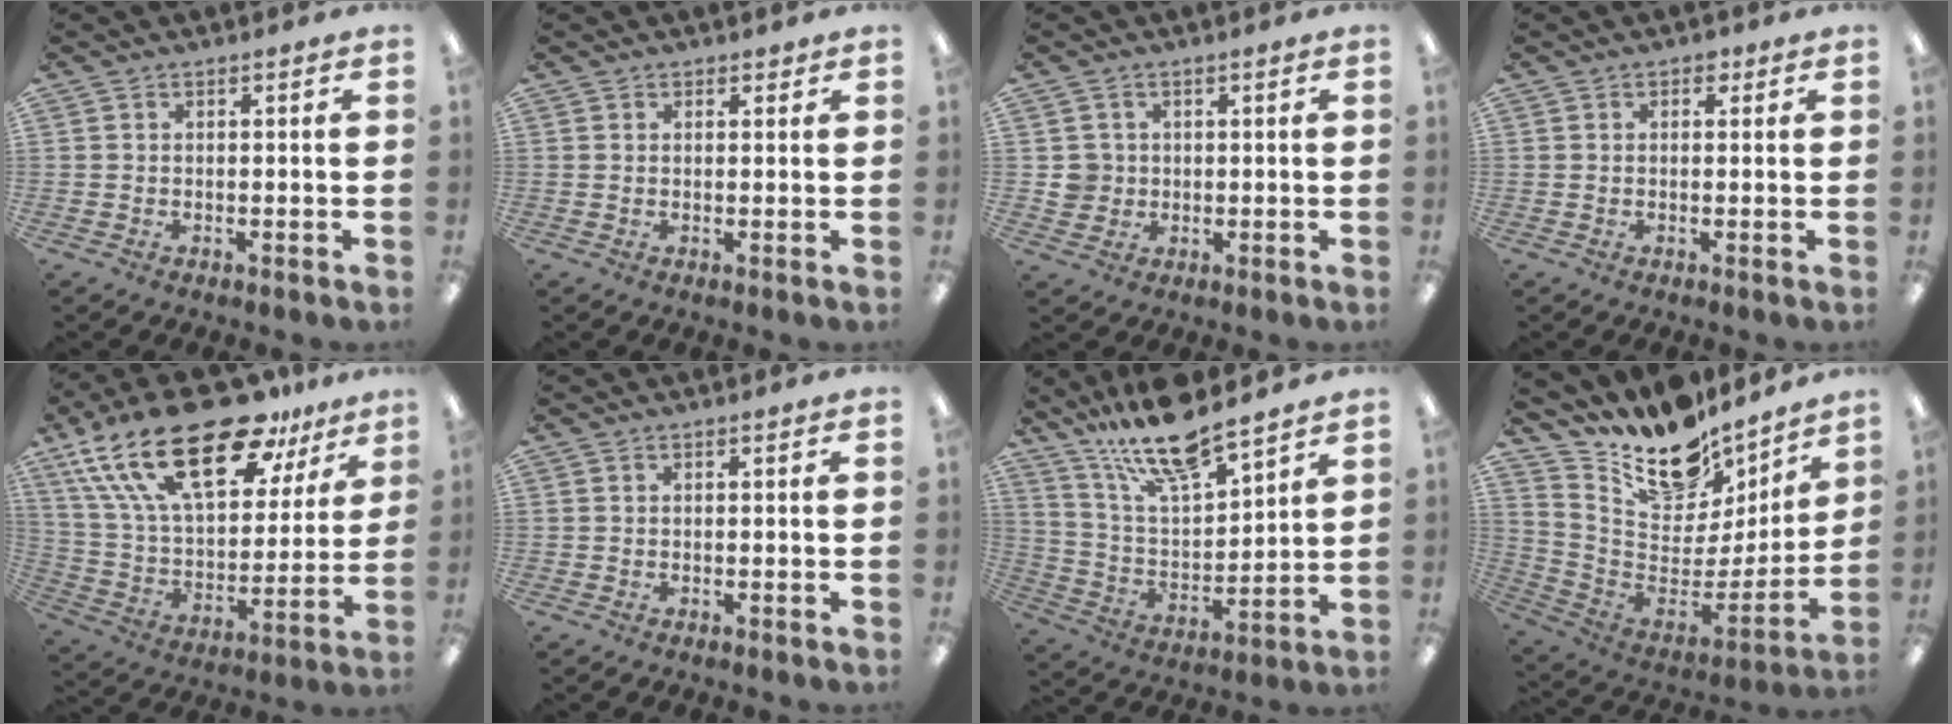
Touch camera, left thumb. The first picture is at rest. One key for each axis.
{"total": 1.2, "fx": 1.0, "fy": 0.7, "fz": 0.0, "tx": 0.007, "ty": -0.003, "tz": 0.018}
{"total": 4.1, "fx": 0.8, "fy": 4.0, "fz": 0.4, "tx": -0.003, "ty": 0.003, "tz": 0.013}
{"total": 1.6, "fx": 0.7, "fy": 1.2, "fz": 0.7, "tx": -0.006, "ty": 0.000, "tz": 0.012}
{"total": 29.4, "fx": 17.9, "fy": 12.8, "fz": 19.5, "tx": -0.361, "ty": -0.104, "tz": 0.308}
{"total": 0.0}
{"total": 15.8, "fx": 13.5, "fy": 3.5, "fz": 7.6, "tx": -0.156, "ty": -0.080, "tz": 0.235}
{"total": 16.5, "fx": 13.2, "fy": 8.1, "fz": 5.7, "tx": -0.091, "ty": -0.117, "tz": 0.231}